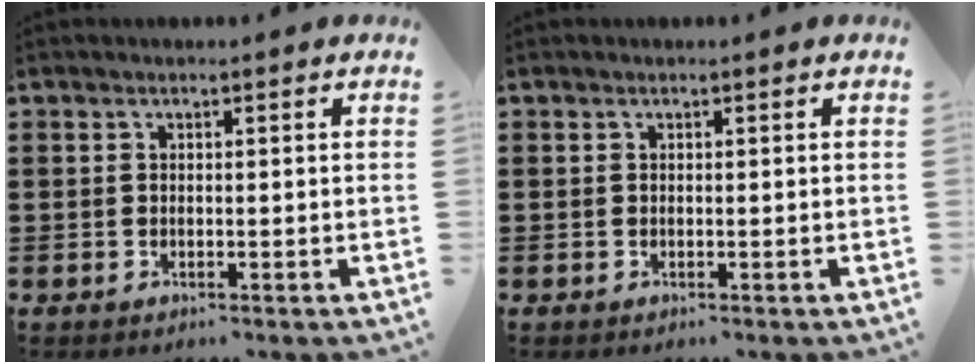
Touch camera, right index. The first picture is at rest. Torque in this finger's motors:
{"motor_torque": [0.00, 0.00, 0.00, 0.00]}